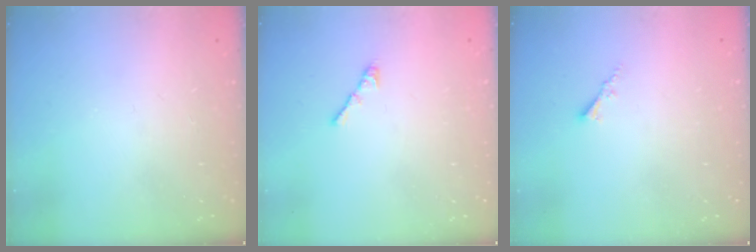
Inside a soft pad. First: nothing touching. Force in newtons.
{"total": 3.0, "press": 2.9, "slide": 0.8}
{"total": 1.7, "press": 1.6, "slide": 0.5}